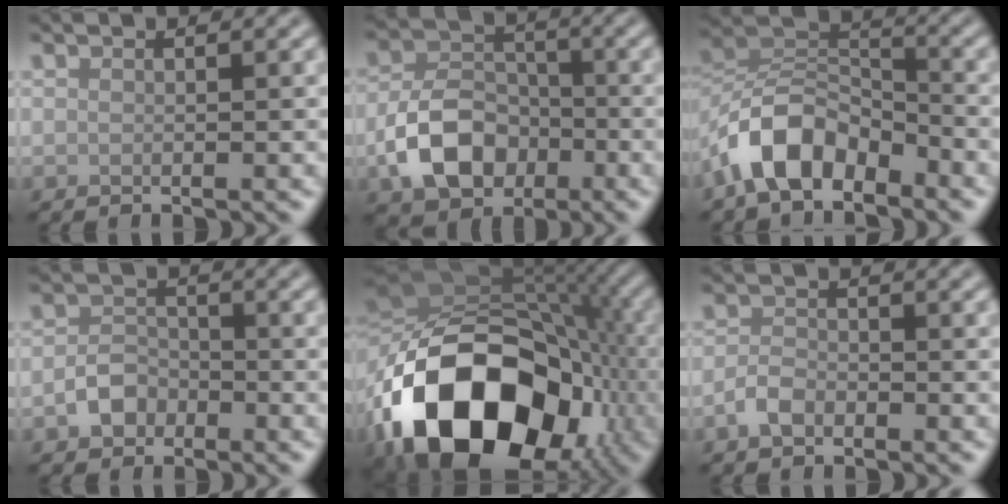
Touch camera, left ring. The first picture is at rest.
{"total": 6.7, "force": [-2.5, 4.8, 4.0], "torque": [-0.072, 0.000, -0.052]}
{"total": 6.7, "force": [-4.3, 3.6, 3.7], "torque": [-0.060, 0.008, -0.089]}
{"total": 2.6, "force": [-1.4, 1.9, 1.1], "torque": [-0.016, 0.006, -0.031]}
{"total": 18.9, "force": [-7.7, 12.7, 11.8], "torque": [-0.223, -0.022, -0.132]}
{"total": 1.9, "force": [-1.2, 1.0, 1.0], "torque": [-0.020, 0.003, -0.027]}